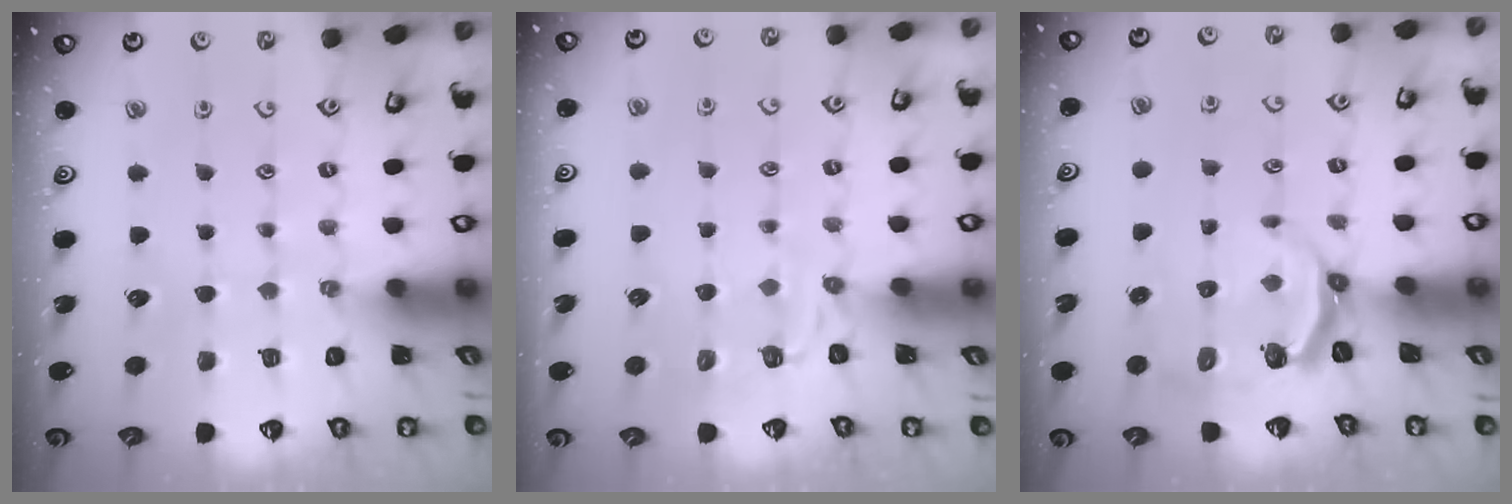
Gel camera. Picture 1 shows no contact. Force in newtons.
{"total": 3.1, "press": 2.1, "slide": 2.3}
{"total": 4.8, "press": 3.7, "slide": 3.1}